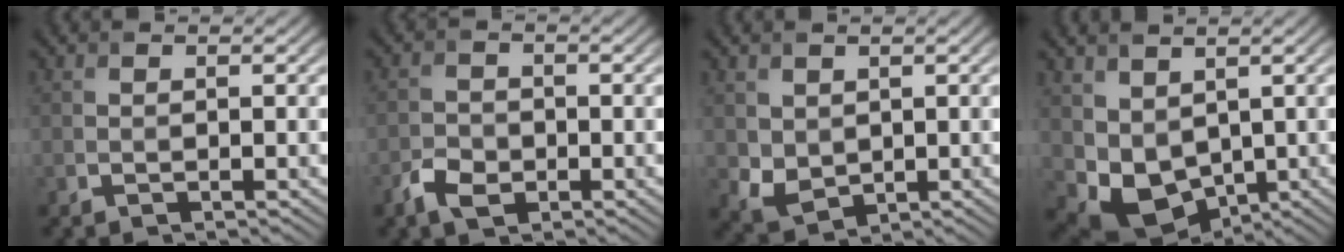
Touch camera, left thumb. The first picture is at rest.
{"total": 3.3, "force": [-1.8, 2.2, 1.7], "torque": [-0.038, -0.003, -0.041]}
{"total": 3.7, "force": [1.1, 3.0, 1.9], "torque": [-0.055, -0.012, 0.029]}
{"total": 6.9, "force": [0.8, 5.3, 4.3], "torque": [-0.117, -0.027, 0.026]}